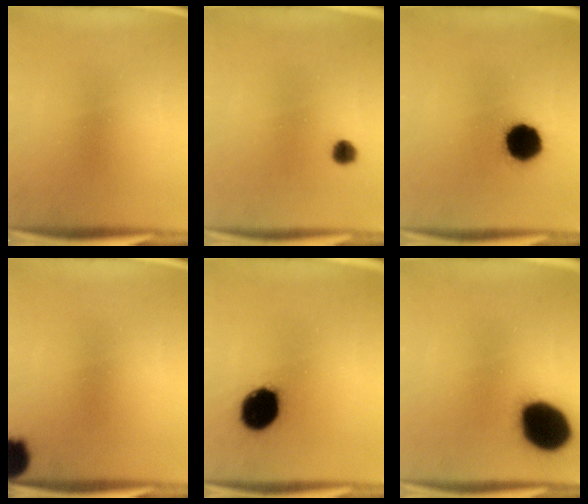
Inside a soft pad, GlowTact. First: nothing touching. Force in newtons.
{"total": 2.3}
{"total": 12.1}
{"total": 9.7}
{"total": 14.0}
{"total": 19.3}